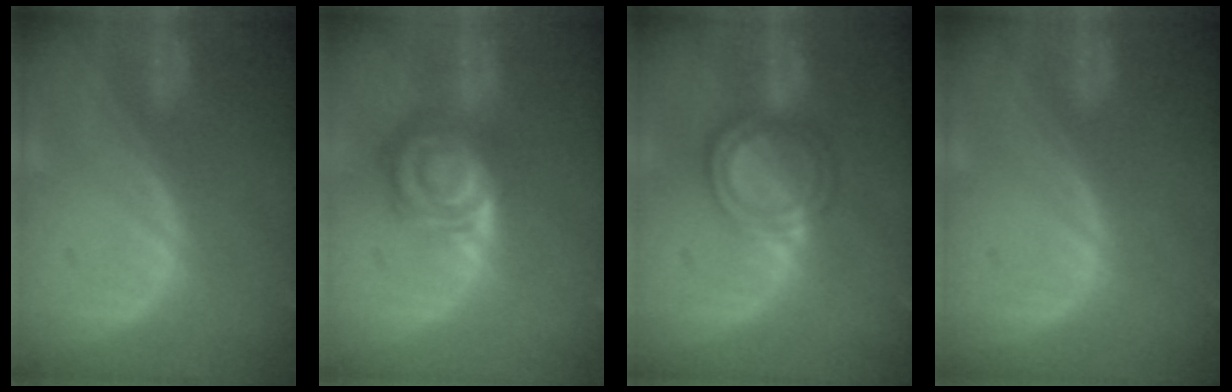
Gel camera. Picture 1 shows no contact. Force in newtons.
{"total": 8.0, "press": 7.1, "slide": 3.8}
{"total": 6.2, "press": 5.4, "slide": 3.1}
{"total": 0.0}